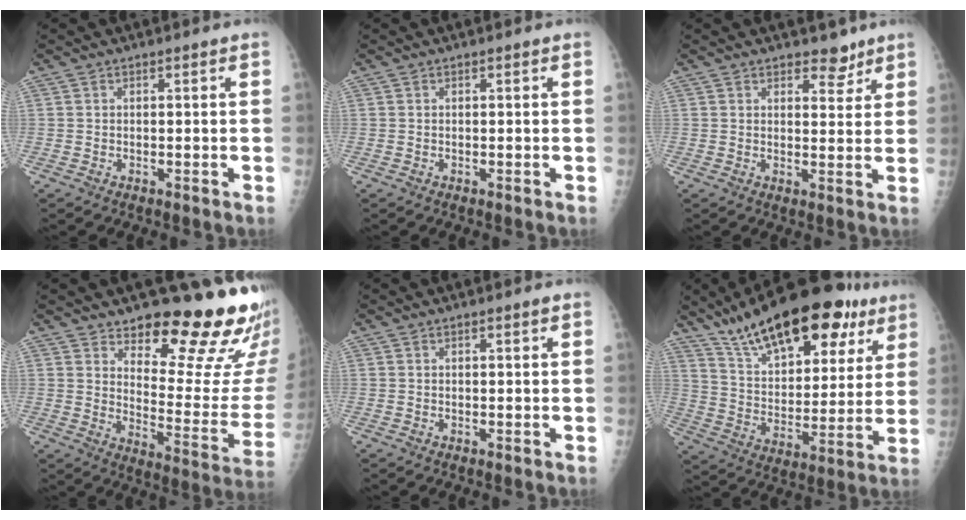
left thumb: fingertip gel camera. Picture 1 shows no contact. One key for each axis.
{"total": 0.0}
{"total": 4.2, "fx": 3.2, "fy": 2.2, "fz": 1.7, "tx": 0.003, "ty": -0.020, "tz": 0.046}
{"total": 20.2, "fx": 15.6, "fy": 5.7, "fz": 11.4, "tx": -0.106, "ty": -0.134, "tz": 0.207}
{"total": 1.0, "fx": 0.6, "fy": 0.2, "fz": 0.9, "tx": -0.014, "ty": 0.000, "tz": 0.008}
{"total": 26.2, "fx": 17.0, "fy": 11.0, "fz": 16.6, "tx": -0.225, "ty": -0.041, "tz": 0.269}